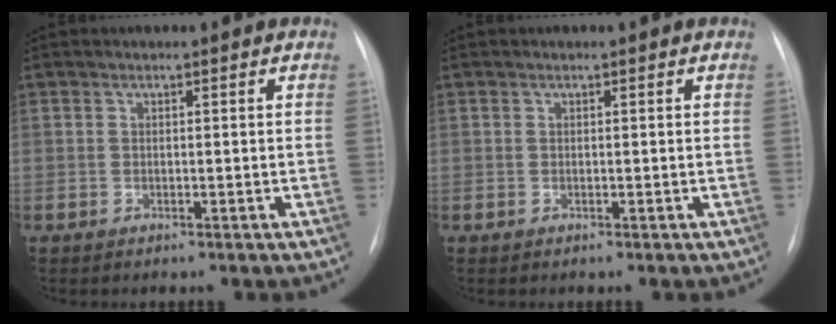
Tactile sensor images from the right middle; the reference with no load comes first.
{"total": 0.0}